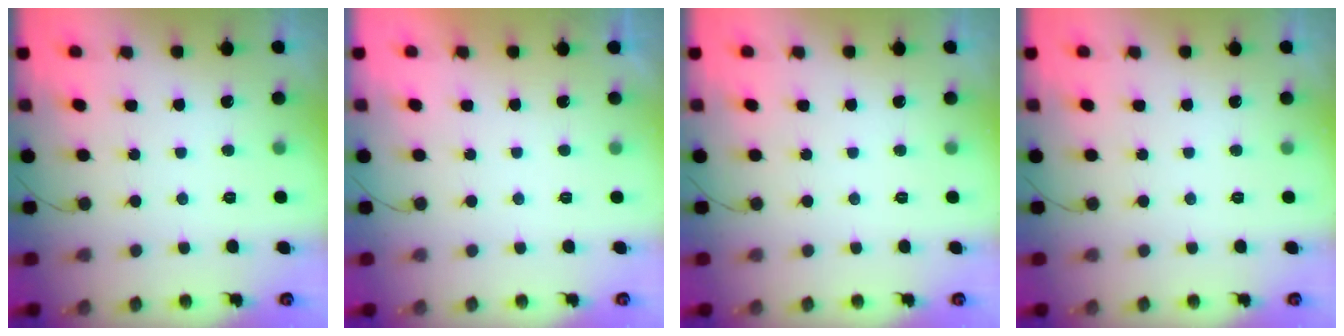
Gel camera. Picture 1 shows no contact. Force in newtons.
{"total": 2.1, "press": 2.0, "slide": 0.4}
{"total": 0.0}
{"total": 0.0}